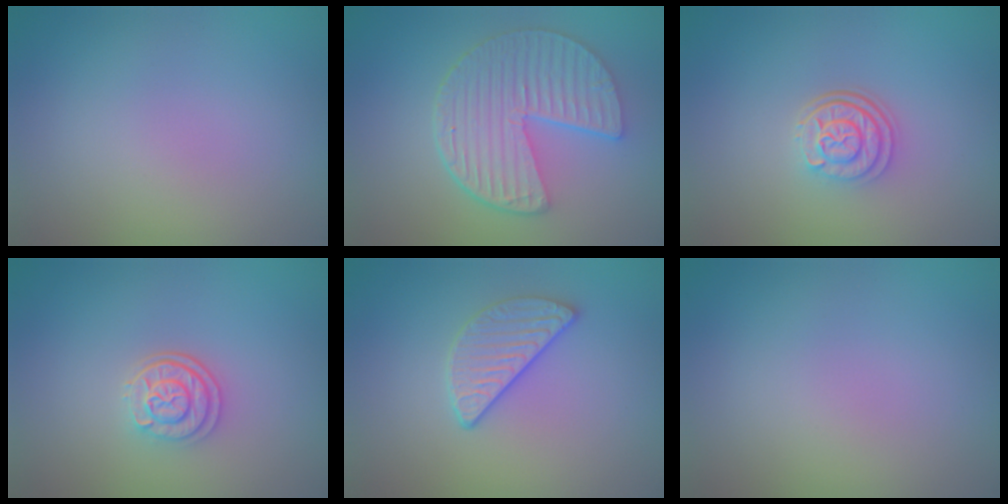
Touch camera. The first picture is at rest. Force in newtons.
{"total": 6.3, "press": 4.7, "slide": 4.2}
{"total": 3.1, "press": 2.5, "slide": 1.8}
{"total": 2.6, "press": 2.2, "slide": 1.3}
{"total": 2.9, "press": 2.6, "slide": 1.3}
{"total": 0.0}